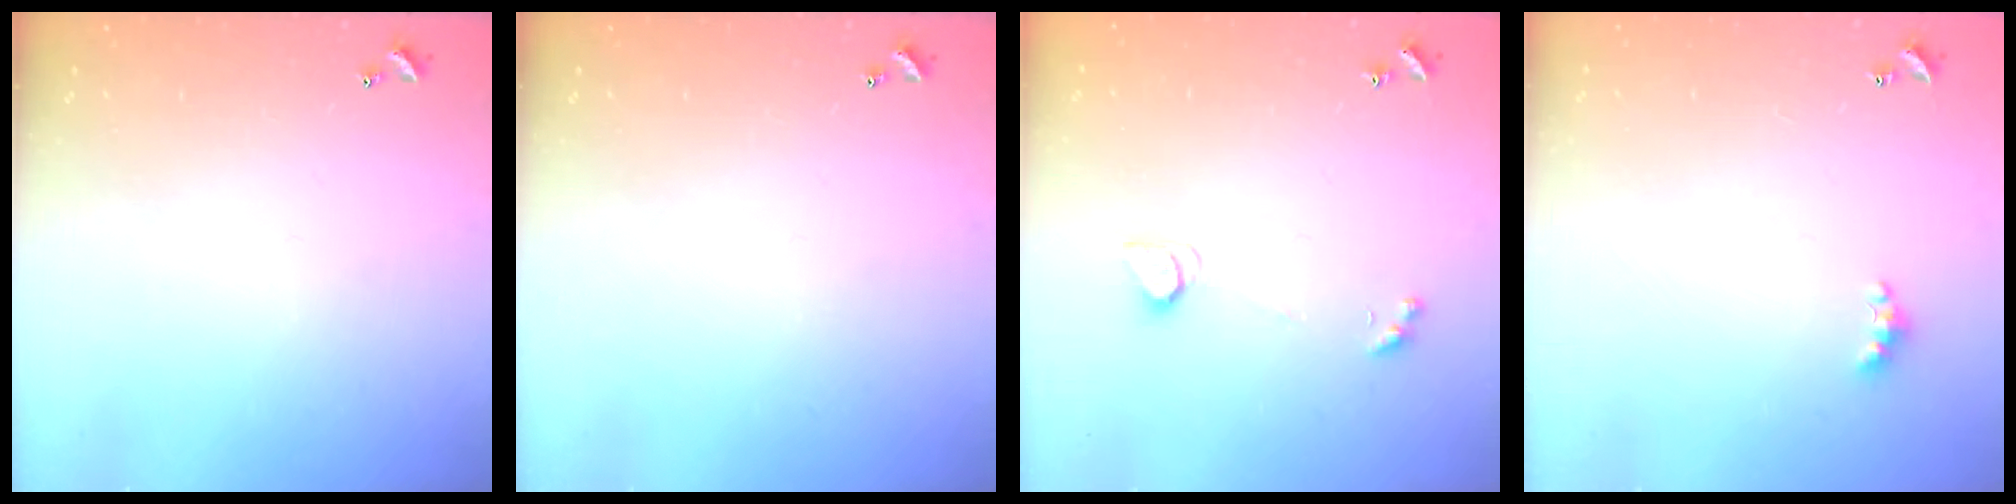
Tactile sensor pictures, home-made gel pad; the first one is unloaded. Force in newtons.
{"total": 0.0}
{"total": 2.5, "press": 2.5, "slide": 0.5}
{"total": 2.8, "press": 2.8, "slide": 0.6}